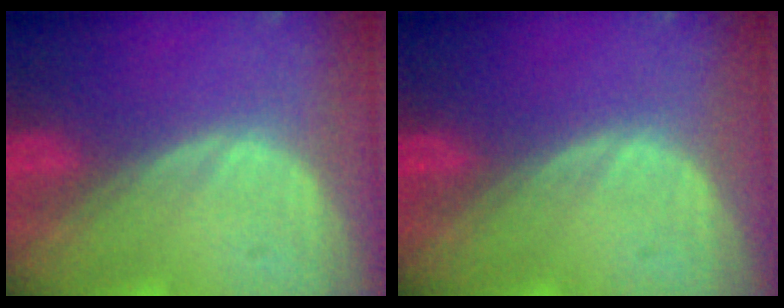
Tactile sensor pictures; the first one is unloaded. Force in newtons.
{"total": 0.0}